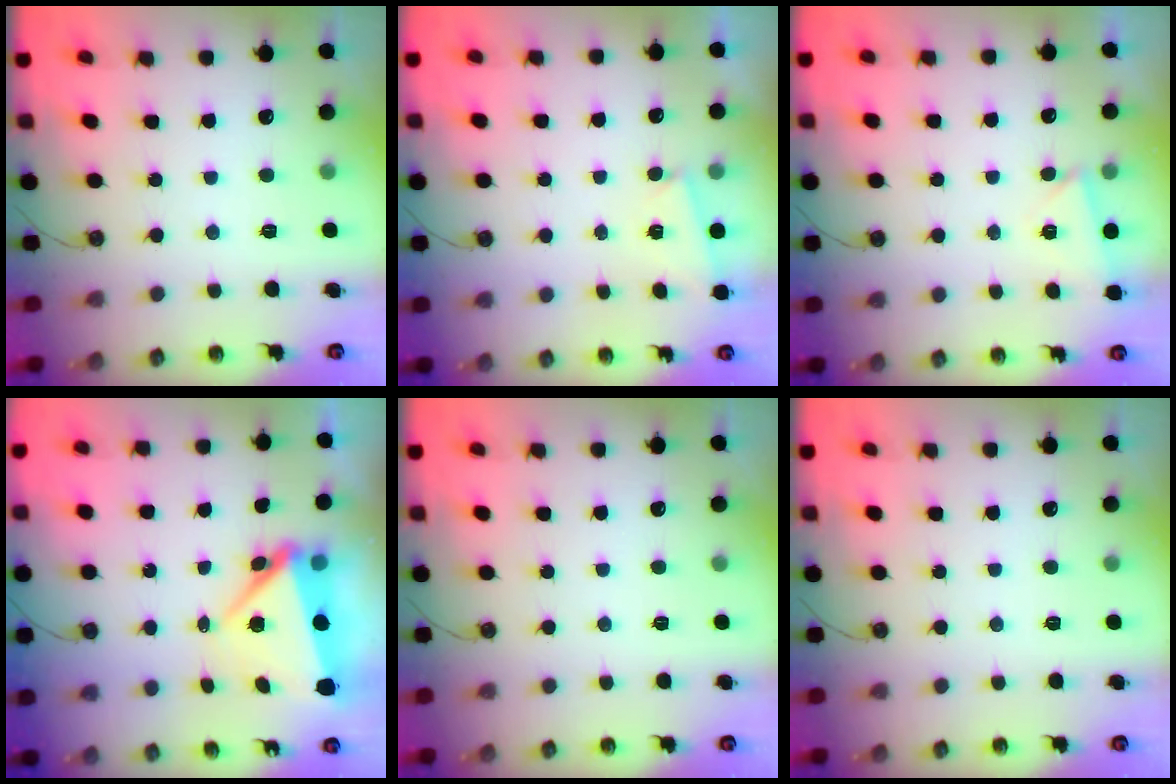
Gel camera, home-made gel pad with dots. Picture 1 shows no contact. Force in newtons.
{"total": 1.7, "press": 1.3, "slide": 1.0}
{"total": 2.9, "press": 2.8, "slide": 0.6}
{"total": 7.5, "press": 7.4, "slide": 1.3}
{"total": 0.0}
{"total": 0.0}